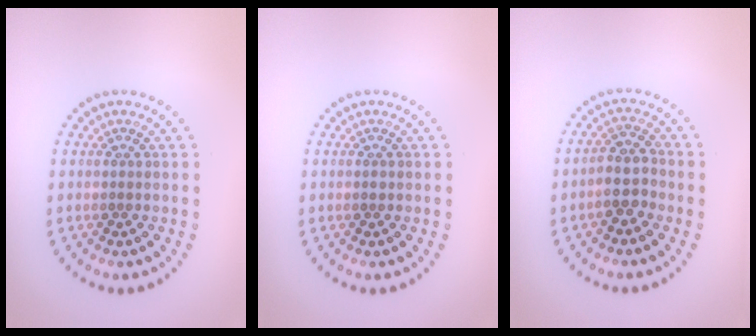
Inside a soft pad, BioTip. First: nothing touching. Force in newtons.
{"total": 0.6, "press": 0.6, "slide": 0.1}
{"total": 2.9, "press": 2.6, "slide": 1.1}